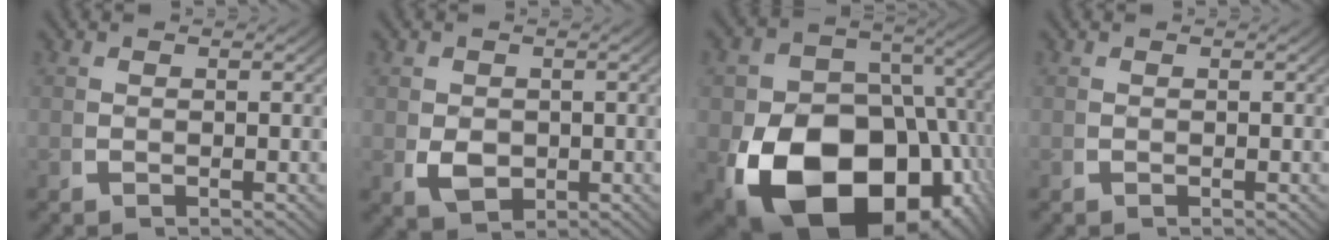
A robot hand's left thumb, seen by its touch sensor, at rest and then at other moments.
{"total": 3.0, "force": [-0.1, 2.4, 1.7], "torque": [-0.045, -0.014, 0.010]}
{"total": 21.2, "force": [-6.1, 13.6, 15.1], "torque": [-0.284, -0.078, -0.059]}
{"total": 0.0}